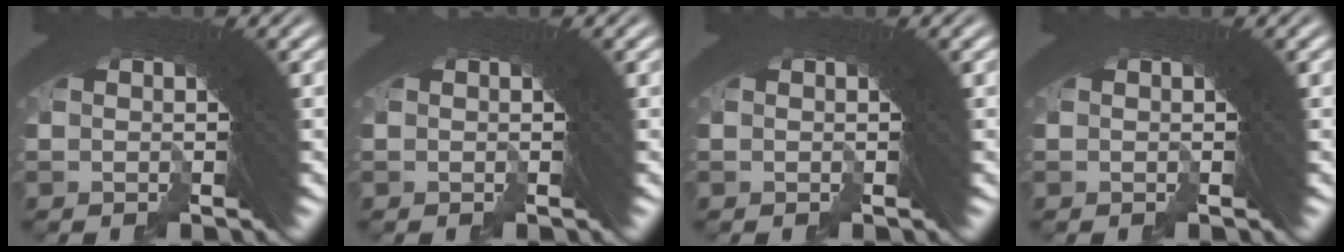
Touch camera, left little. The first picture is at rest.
{"total": 0.0}
{"total": 0.0}
{"total": 0.0}